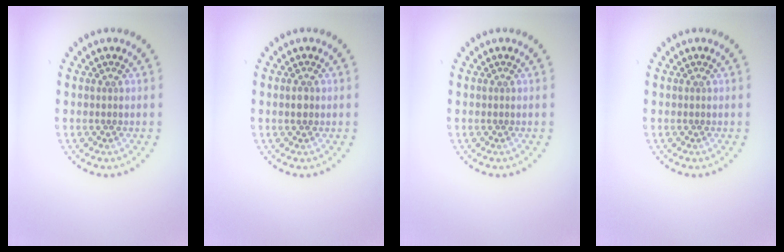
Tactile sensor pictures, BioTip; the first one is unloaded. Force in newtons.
{"total": 1.2, "press": 1.2, "slide": 0.2}
{"total": 0.0}
{"total": 0.0}